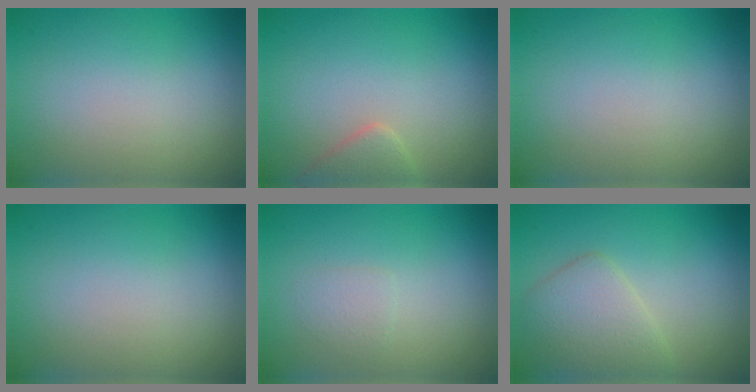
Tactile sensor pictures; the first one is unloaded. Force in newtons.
{"total": 1.9, "press": 1.9, "slide": 0.1}
{"total": 0.0}
{"total": 0.0}
{"total": 1.1, "press": 1.1, "slide": 0.0}
{"total": 3.8, "press": 3.8, "slide": 0.2}